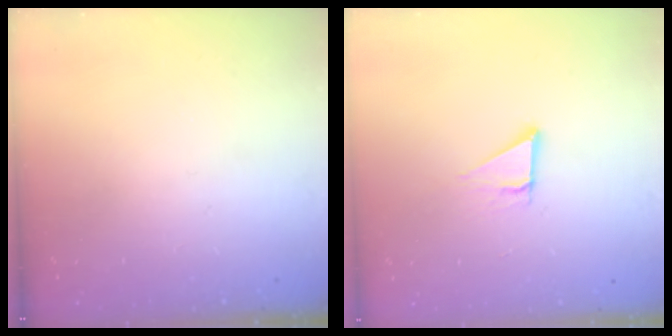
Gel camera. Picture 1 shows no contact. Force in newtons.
{"total": 3.1, "press": 2.4, "slide": 1.9}